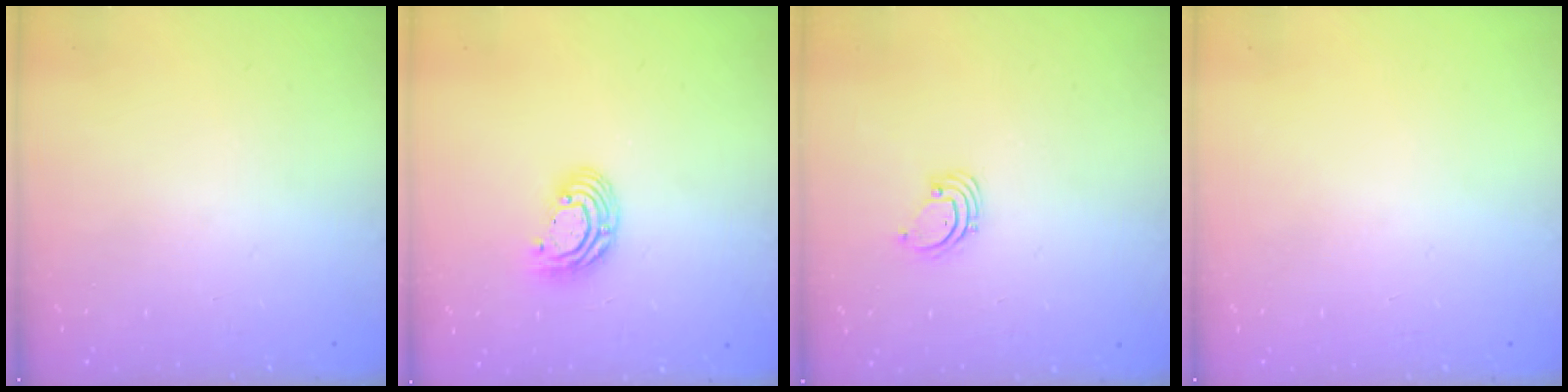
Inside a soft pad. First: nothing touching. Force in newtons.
{"total": 8.0, "press": 8.0, "slide": 0.4}
{"total": 1.6, "press": 1.6, "slide": 0.1}
{"total": 0.0}